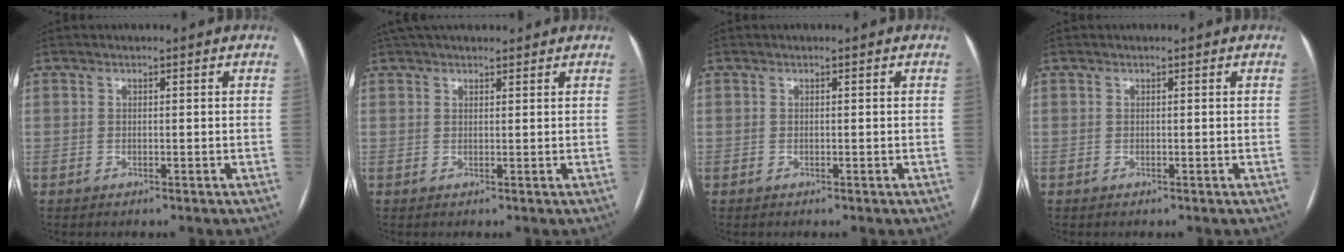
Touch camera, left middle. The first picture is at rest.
{"total": 8.6, "force": [7.4, 2.4, 3.6], "torque": [-0.052, 0.043, 0.114]}
{"total": 0.0}
{"total": 0.0}